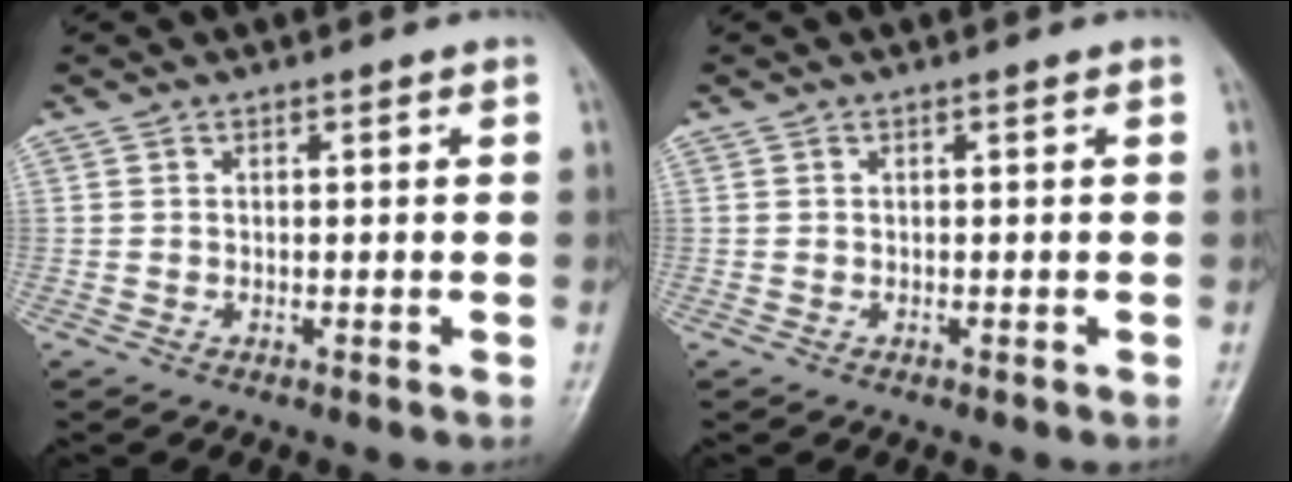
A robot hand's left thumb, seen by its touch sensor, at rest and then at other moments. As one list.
[{"total": 0.0}]